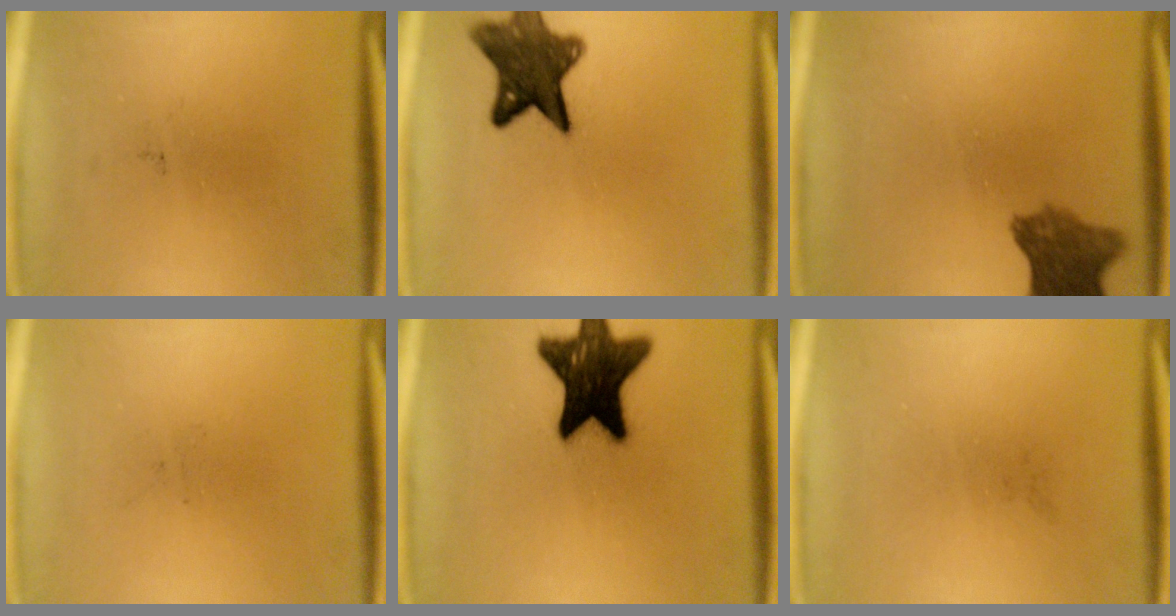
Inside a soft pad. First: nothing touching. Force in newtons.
{"total": 10.8}
{"total": 7.1}
{"total": 0.0}
{"total": 17.6}
{"total": 0.0}